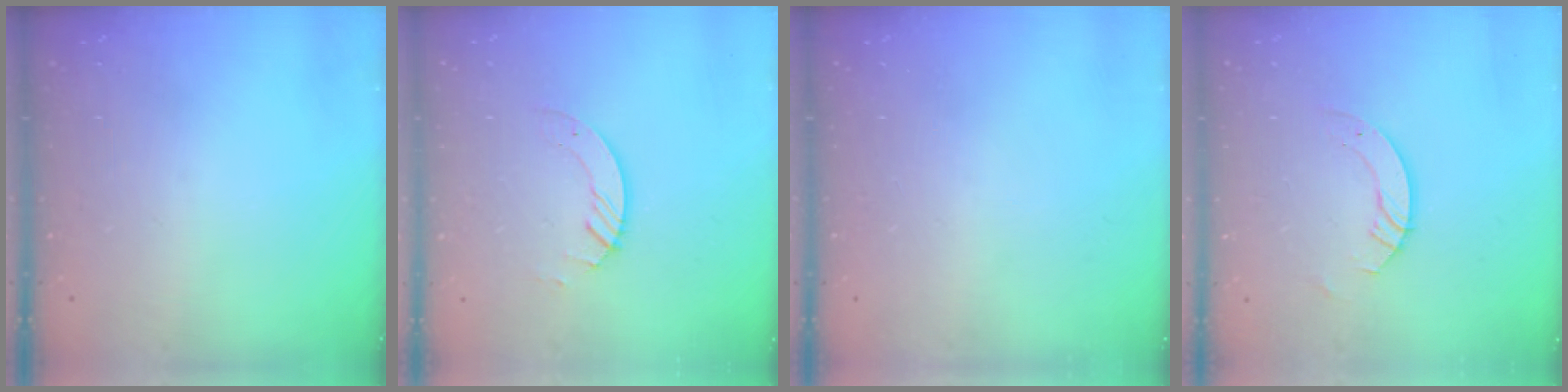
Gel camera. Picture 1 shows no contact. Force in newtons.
{"total": 2.6, "press": 2.6, "slide": 0.3}
{"total": 0.0}
{"total": 3.7, "press": 3.7, "slide": 0.3}